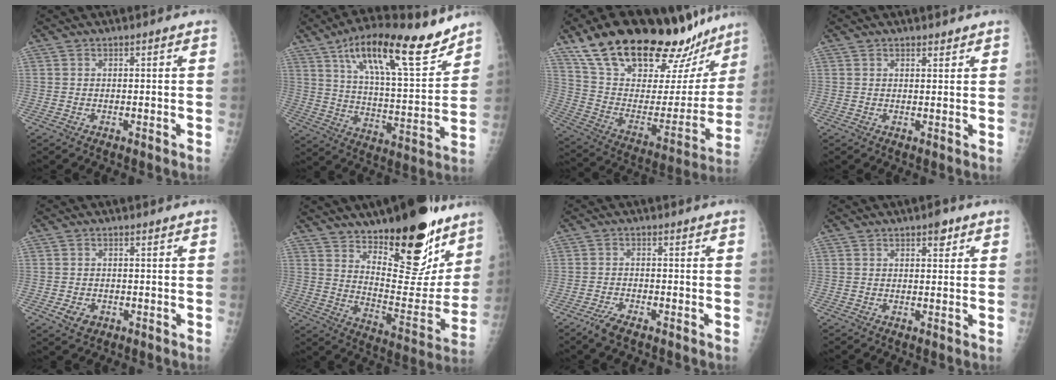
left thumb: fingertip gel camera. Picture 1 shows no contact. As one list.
[{"total": 21.1, "force": [13.8, 6.1, 14.7], "torque": [-0.211, -0.060, 0.229]}, {"total": 34.0, "force": [25.1, 12.4, 19.2], "torque": [-0.273, -0.067, 0.390]}, {"total": 1.4, "force": [1.2, 0.5, 0.4], "torque": [0.002, -0.009, 0.017]}, {"total": 3.0, "force": [-1.0, 2.4, 1.6], "torque": [-0.023, -0.001, -0.008]}, {"total": 24.9, "force": [16.3, 10.0, 15.9], "torque": [-0.176, -0.097, 0.246]}, {"total": 3.2, "force": [-2.3, 1.0, 1.9], "torque": [-0.046, 0.003, -0.045]}, {"total": 2.6, "force": [1.6, 1.2, 1.8], "torque": [-0.014, -0.005, 0.019]}]